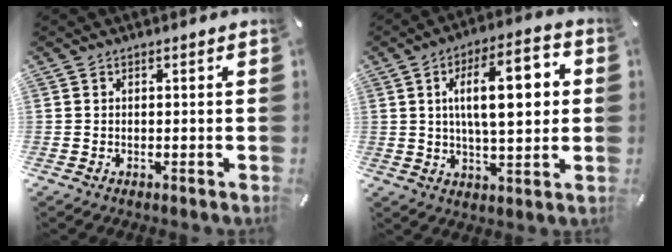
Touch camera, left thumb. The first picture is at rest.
{"total": 15.7, "force": [3.1, 6.2, 14.1], "torque": [-0.226, 0.005, 0.044]}